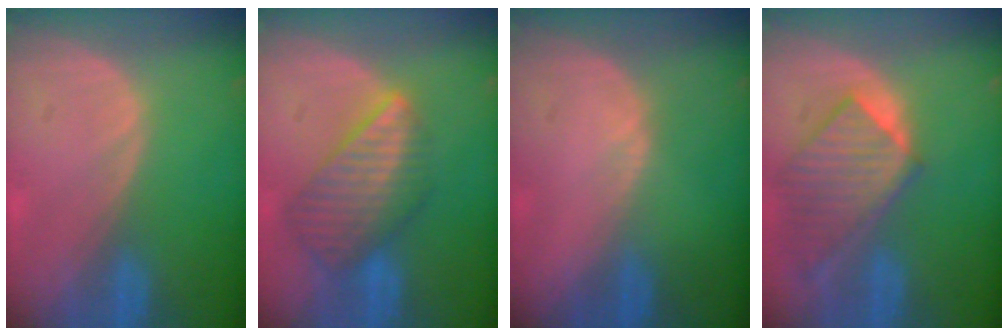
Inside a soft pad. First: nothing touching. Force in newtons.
{"total": 8.4, "press": 7.5, "slide": 3.9}
{"total": 0.7, "press": 0.4, "slide": 0.5}
{"total": 9.3, "press": 8.1, "slide": 4.6}